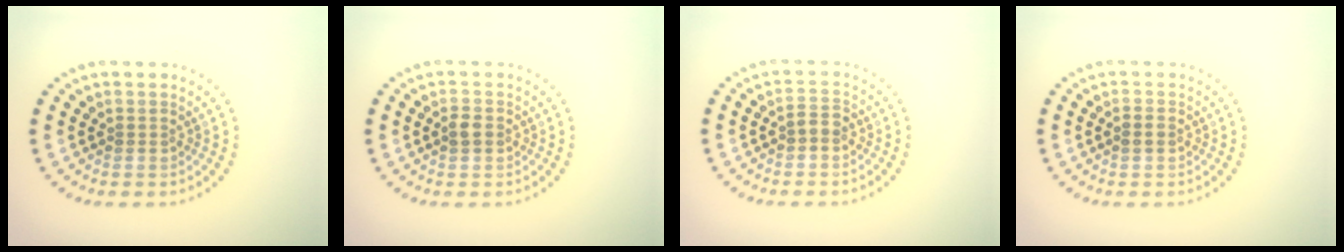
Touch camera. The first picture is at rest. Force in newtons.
{"total": 1.4, "press": 1.4, "slide": 0.1}
{"total": 1.1, "press": 1.1, "slide": 0.3}
{"total": 1.1, "press": 1.1, "slide": 0.0}